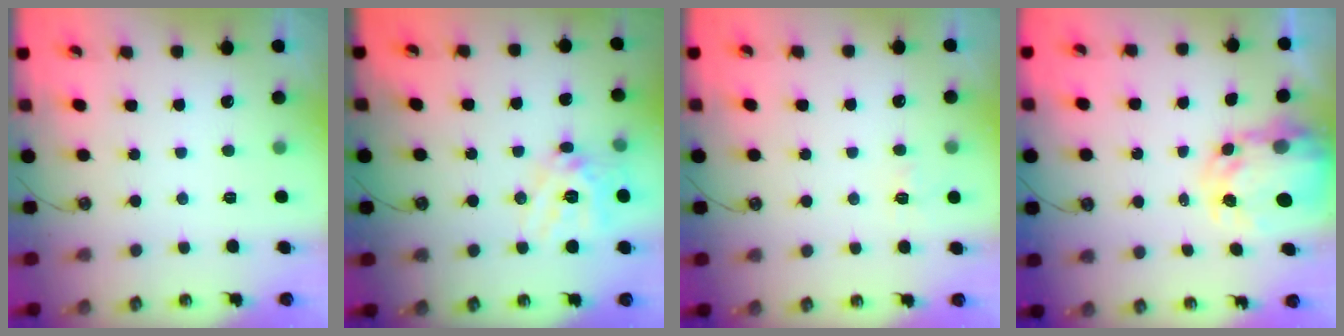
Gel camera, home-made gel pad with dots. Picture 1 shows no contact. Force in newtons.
{"total": 14.3, "press": 14.2, "slide": 1.9}
{"total": 5.9, "press": 5.9, "slide": 0.6}
{"total": 6.1, "press": 6.1, "slide": 0.6}